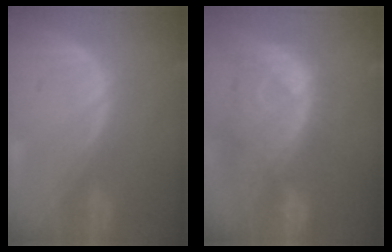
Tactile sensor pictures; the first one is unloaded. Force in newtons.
{"total": 11.1, "press": 9.8, "slide": 5.2}